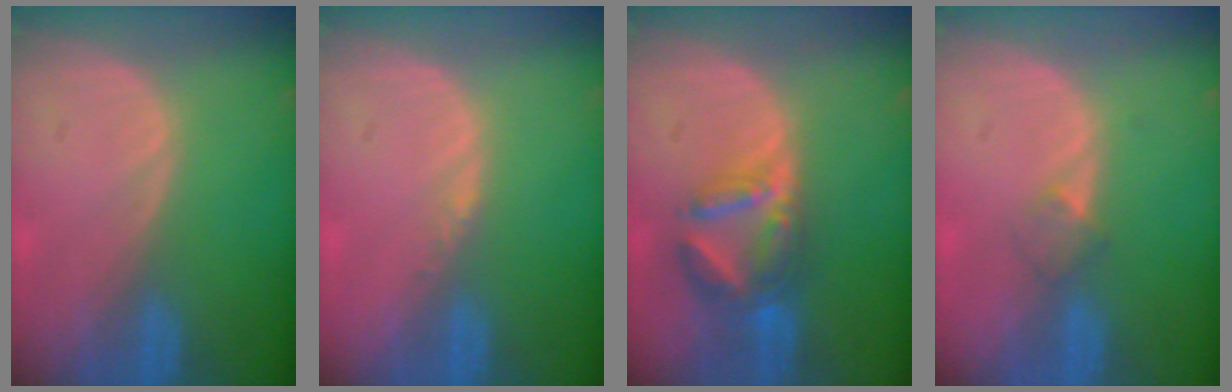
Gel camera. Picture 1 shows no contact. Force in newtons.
{"total": 0.8, "press": 0.6, "slide": 0.4}
{"total": 7.2, "press": 6.3, "slide": 3.5}
{"total": 2.1, "press": 1.8, "slide": 1.0}